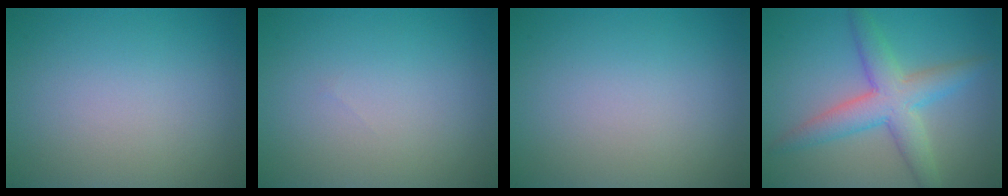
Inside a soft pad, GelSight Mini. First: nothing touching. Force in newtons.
{"total": 0.0}
{"total": 0.0}
{"total": 5.3, "press": 5.3, "slide": 0.2}